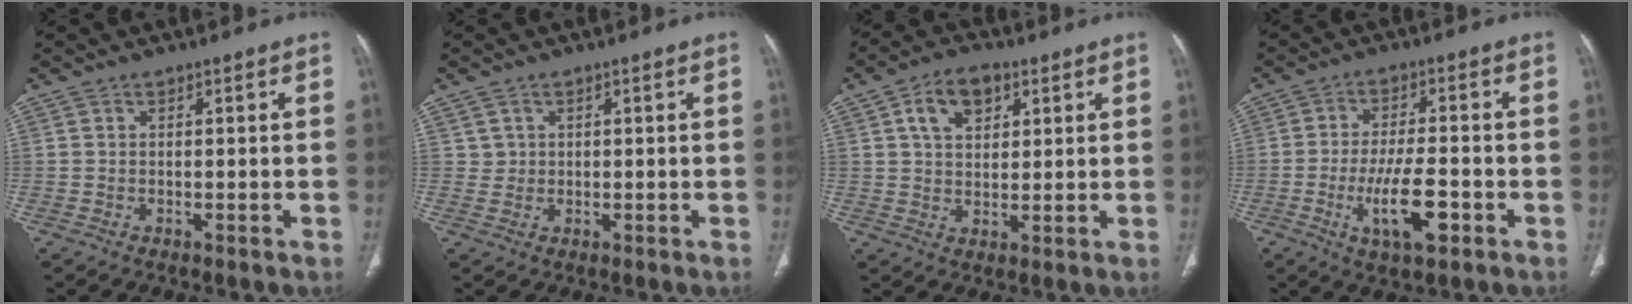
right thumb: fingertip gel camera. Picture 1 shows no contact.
{"total": 1.6, "force": [0.6, 1.4, 0.0], "torque": [0.015, -0.001, 0.008]}
{"total": 8.1, "force": [3.3, 5.3, 5.2], "torque": [-0.067, -0.002, 0.053]}
{"total": 9.9, "force": [-3.6, 3.5, 8.6], "torque": [-0.156, 0.009, -0.063]}